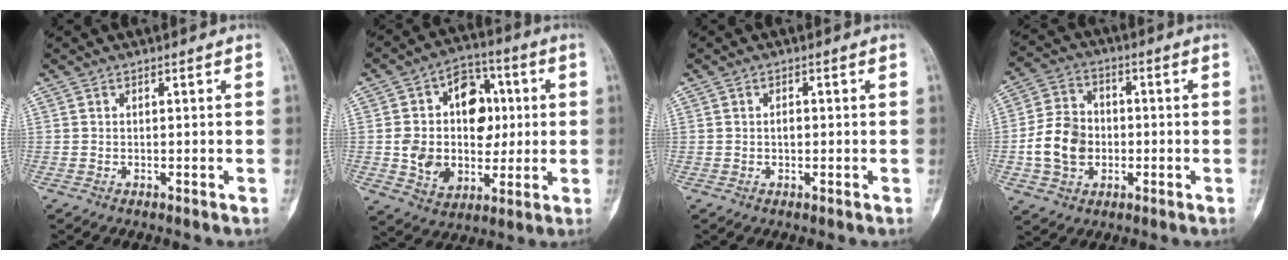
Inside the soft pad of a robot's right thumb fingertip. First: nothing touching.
{"total": 17.0, "force": [1.4, 12.8, 11.1], "torque": [-0.122, 0.019, 0.032]}
{"total": 1.2, "force": [-0.1, 0.8, 0.9], "torque": [-0.007, 0.002, -0.003]}
{"total": 11.0, "force": [-1.8, 8.8, 6.3], "torque": [-0.097, 0.018, -0.036]}